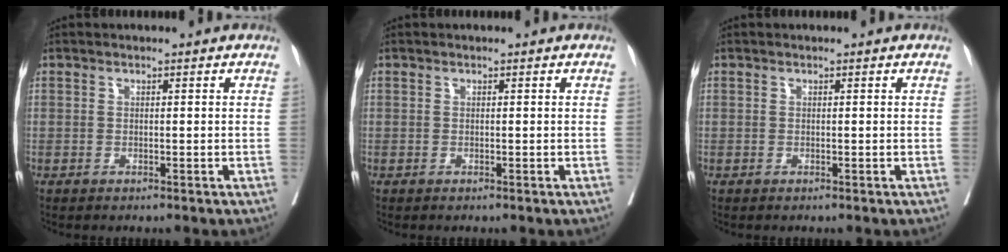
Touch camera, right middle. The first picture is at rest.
{"total": 0.0}
{"total": 0.0}